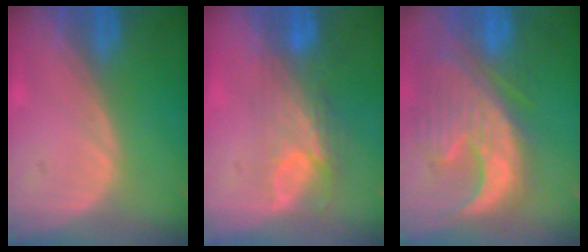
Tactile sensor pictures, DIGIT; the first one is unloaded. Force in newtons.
{"total": 7.4, "press": 6.4, "slide": 3.7}
{"total": 13.2, "press": 11.4, "slide": 6.8}